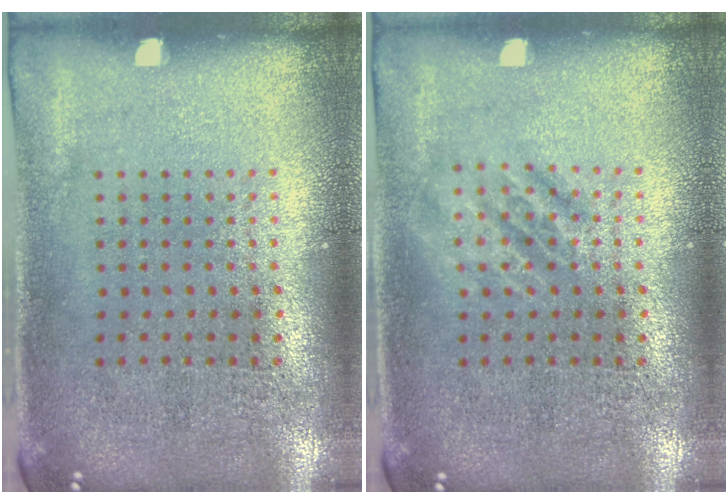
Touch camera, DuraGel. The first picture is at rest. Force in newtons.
{"total": 1.6, "press": 1.6, "slide": 0.3}